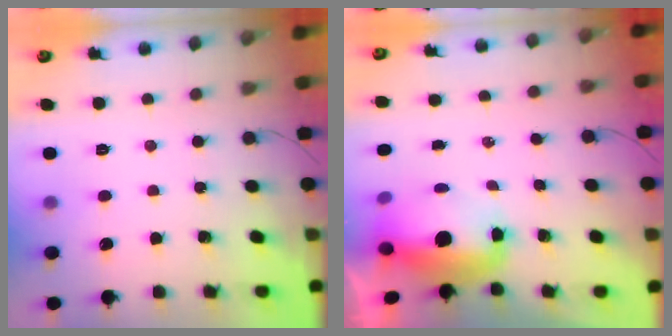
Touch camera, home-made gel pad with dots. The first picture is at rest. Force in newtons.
{"total": 11.4, "press": 11.2, "slide": 2.3}